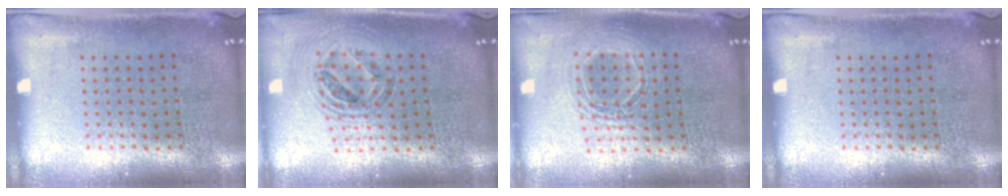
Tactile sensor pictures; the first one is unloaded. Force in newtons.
{"total": 1.0, "press": 1.0, "slide": 0.1}
{"total": 1.6, "press": 1.4, "slide": 0.9}
{"total": 0.0}